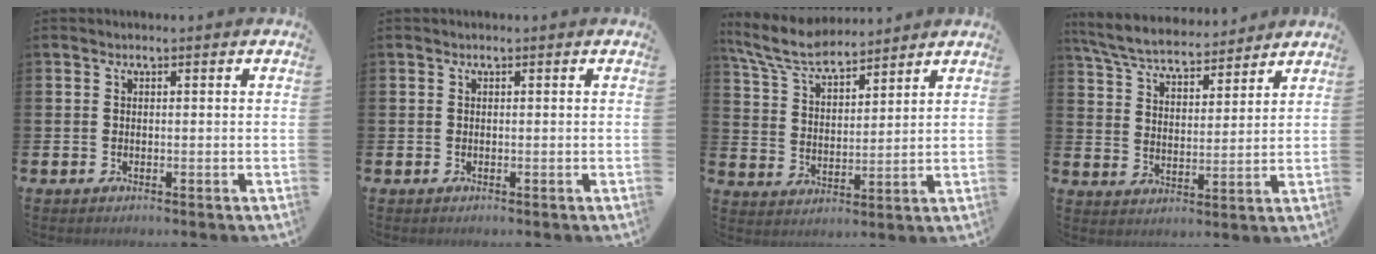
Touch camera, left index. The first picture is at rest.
{"total": 0.0}
{"total": 7.6, "force": [7.0, 1.8, 2.5], "torque": [-0.083, -0.029, 0.127]}
{"total": 6.7, "force": [6.4, 1.2, 1.5], "torque": [-0.063, -0.032, 0.116]}